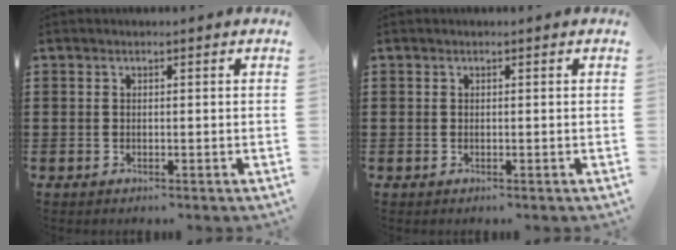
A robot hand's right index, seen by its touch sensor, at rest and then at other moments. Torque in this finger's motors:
{"motor_torque": [2.14, 0.00, 0.01, 0.01]}